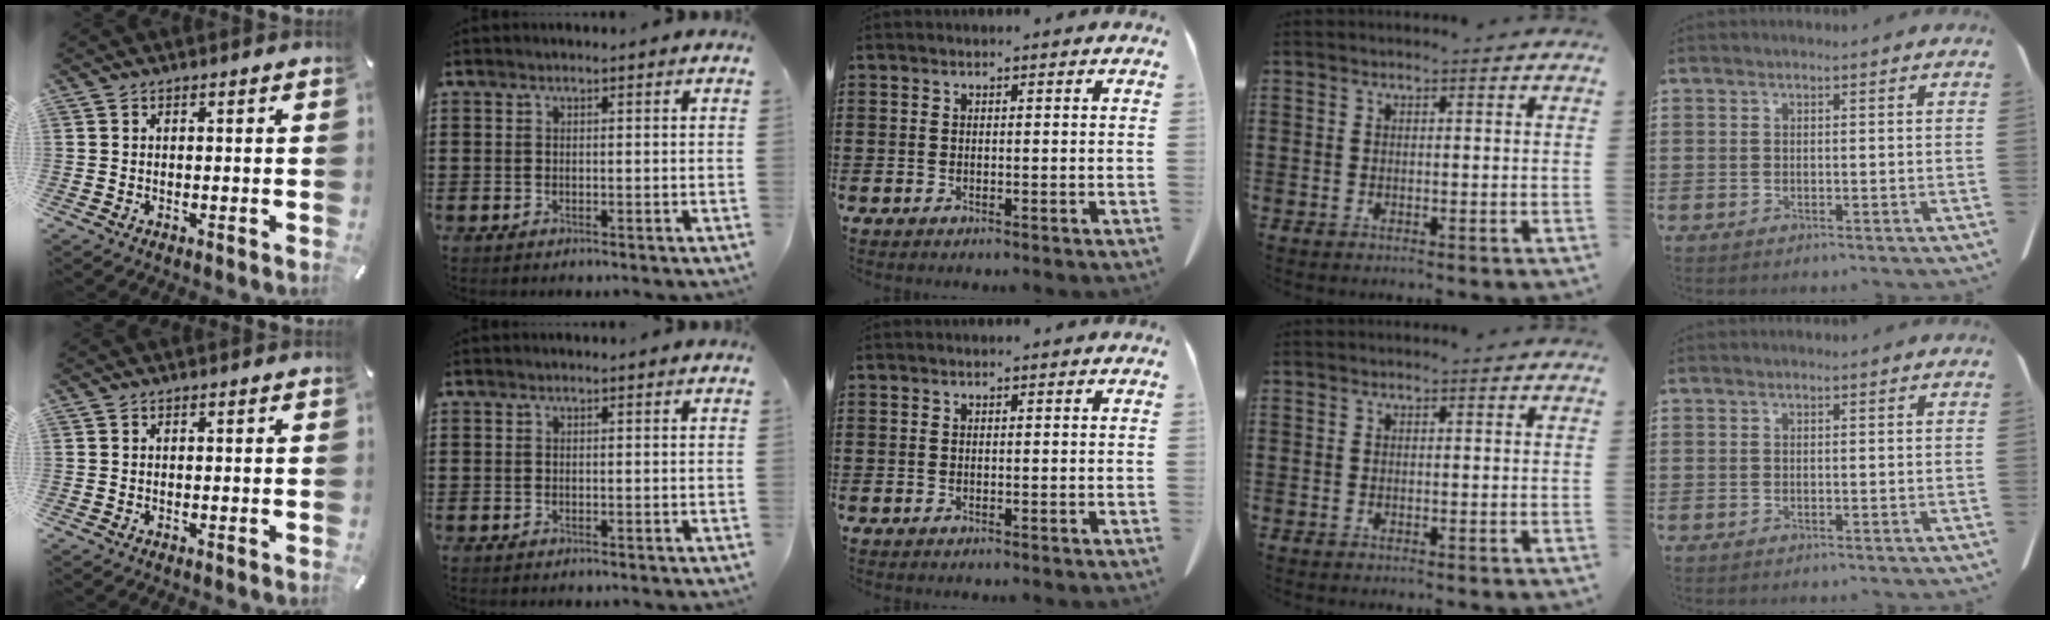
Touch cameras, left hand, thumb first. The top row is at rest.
{}